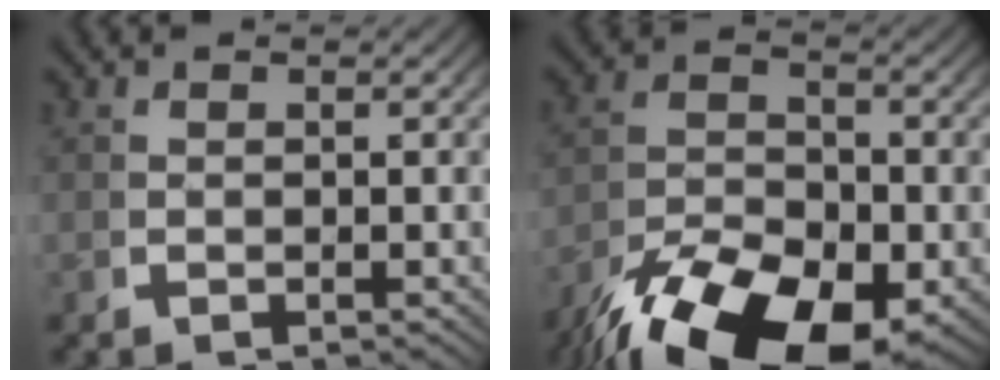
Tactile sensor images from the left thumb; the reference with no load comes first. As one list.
[{"total": 11.4, "force": [-6.2, 6.1, 7.4], "torque": [-0.123, -0.040, -0.085]}]